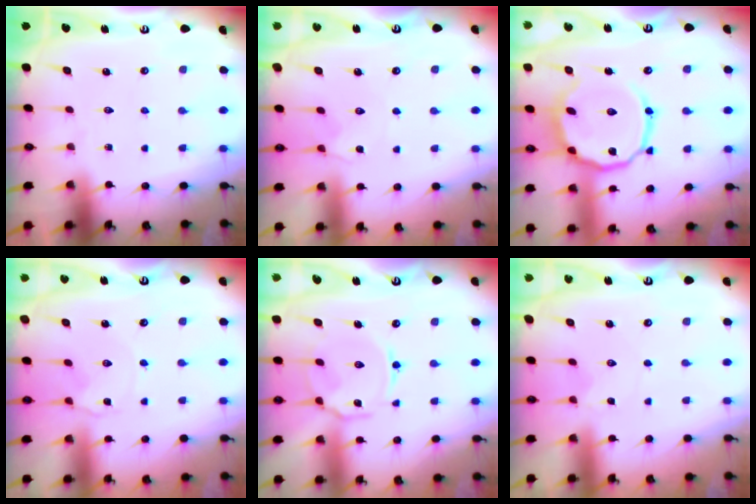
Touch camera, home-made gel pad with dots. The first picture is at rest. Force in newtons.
{"total": 2.7, "press": 2.6, "slide": 0.6}
{"total": 13.1, "press": 13.0, "slide": 1.1}
{"total": 0.8, "press": 0.7, "slide": 0.3}
{"total": 7.1, "press": 7.1, "slide": 0.6}
{"total": 2.1, "press": 2.1, "slide": 0.3}